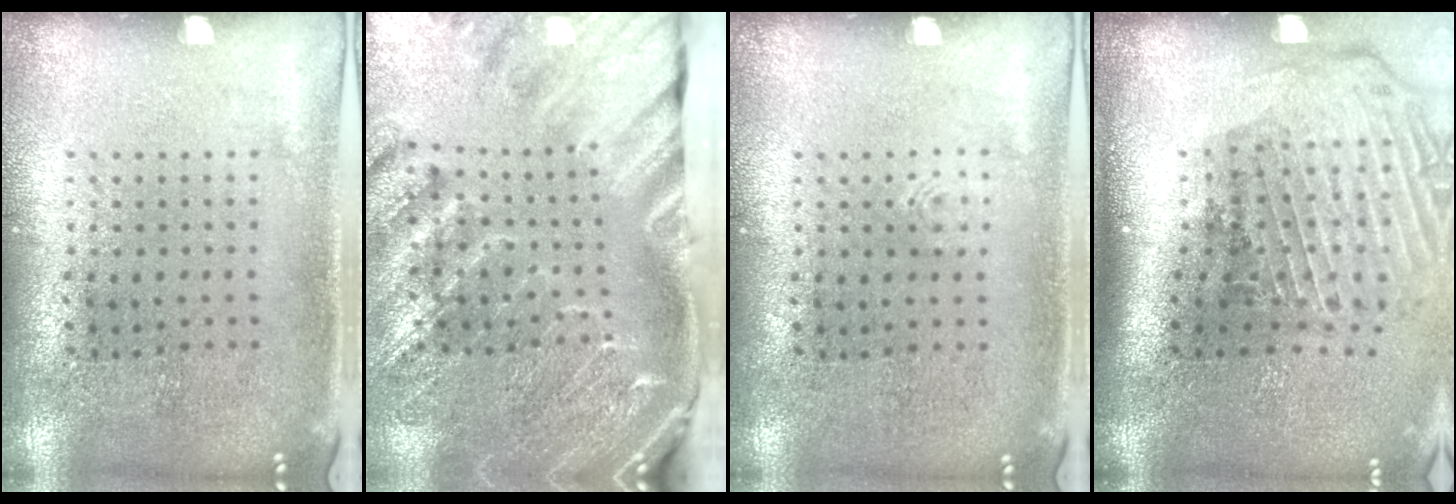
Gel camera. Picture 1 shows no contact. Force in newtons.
{"total": 3.3, "press": 3.1, "slide": 0.9}
{"total": 0.5, "press": 0.5, "slide": 0.1}
{"total": 3.0, "press": 2.1, "slide": 2.2}